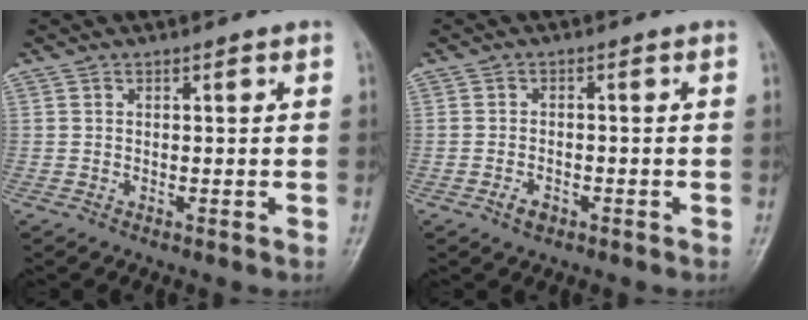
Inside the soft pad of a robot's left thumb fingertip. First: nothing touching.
{"total": 2.3, "force": [-1.3, 1.3, 1.4], "torque": [-0.024, 0.009, -0.020]}